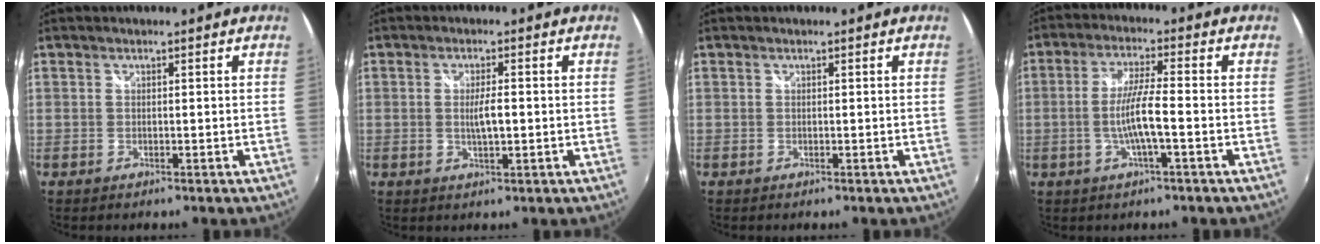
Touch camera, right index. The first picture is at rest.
{"total": 3.5, "force": [-0.3, 0.7, 3.4], "torque": [-0.059, -0.002, -0.005]}
{"total": 0.0}
{"total": 6.7, "force": [-2.0, -0.1, 6.4], "torque": [-0.123, -0.001, -0.038]}